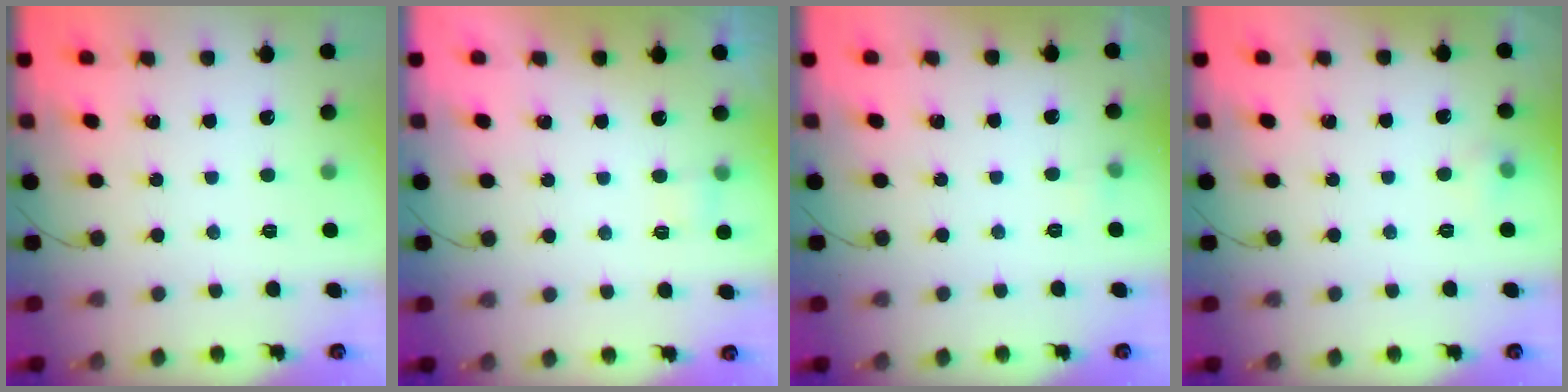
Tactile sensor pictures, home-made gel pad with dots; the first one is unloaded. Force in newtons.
{"total": 2.8, "press": 2.6, "slide": 1.1}
{"total": 2.5, "press": 2.3, "slide": 1.1}
{"total": 3.9, "press": 3.7, "slide": 1.2}